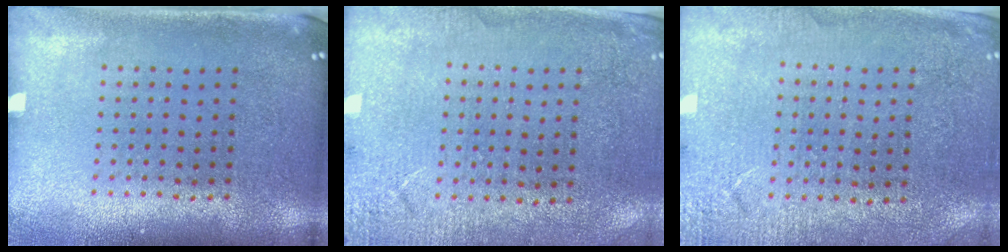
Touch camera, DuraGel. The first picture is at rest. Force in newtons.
{"total": 2.6, "press": 2.5, "slide": 0.7}
{"total": 2.5, "press": 2.5, "slide": 0.2}